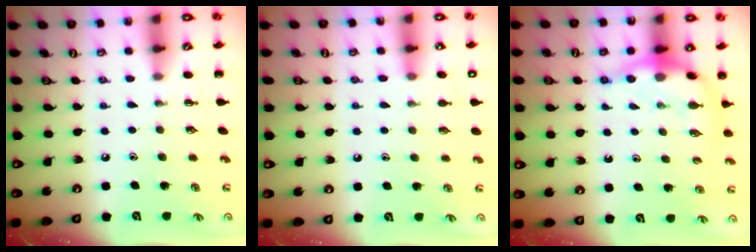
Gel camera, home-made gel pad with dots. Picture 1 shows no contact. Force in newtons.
{"total": 8.5, "press": 8.1, "slide": 2.5}
{"total": 8.8, "press": 8.7, "slide": 1.4}